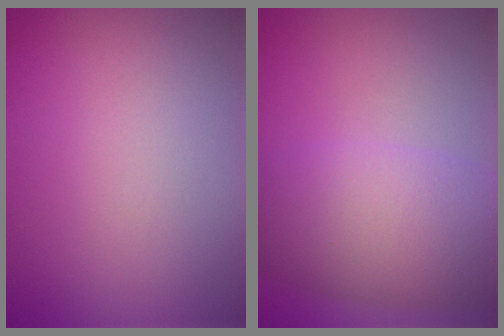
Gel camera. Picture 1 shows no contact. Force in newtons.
{"total": 8.0, "press": 8.0, "slide": 0.3}